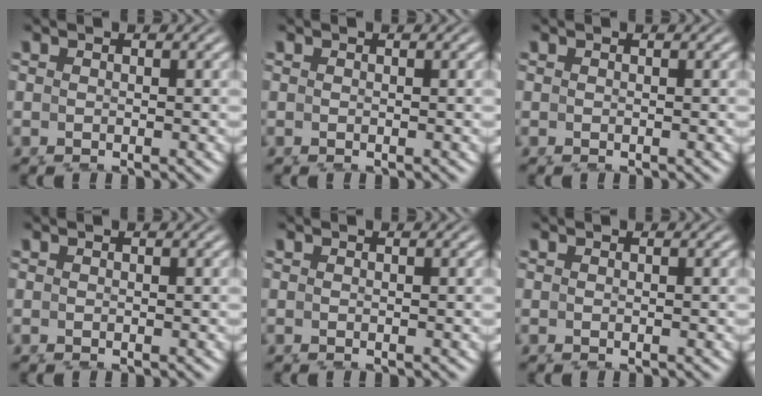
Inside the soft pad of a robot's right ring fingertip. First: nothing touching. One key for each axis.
{"total": 0.0}
{"total": 0.0}
{"total": 0.0}
{"total": 0.0}
{"total": 0.0}